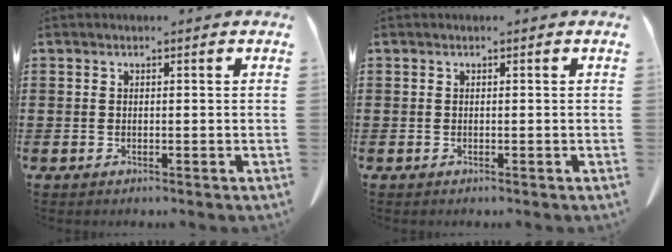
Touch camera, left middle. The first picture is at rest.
{"total": 0.0}